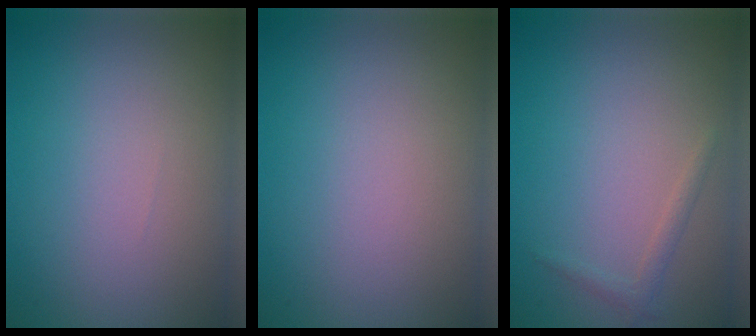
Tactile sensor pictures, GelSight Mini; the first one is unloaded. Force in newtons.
{"total": 0.0}
{"total": 1.0, "press": 1.0, "slide": 0.0}